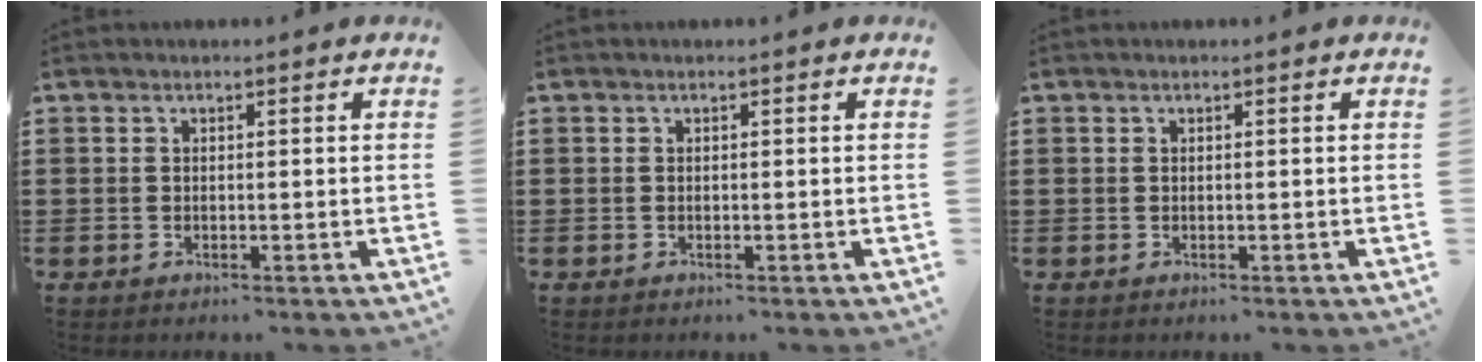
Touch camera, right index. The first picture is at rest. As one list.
[{"total": 0.0}, {"total": 0.0}]